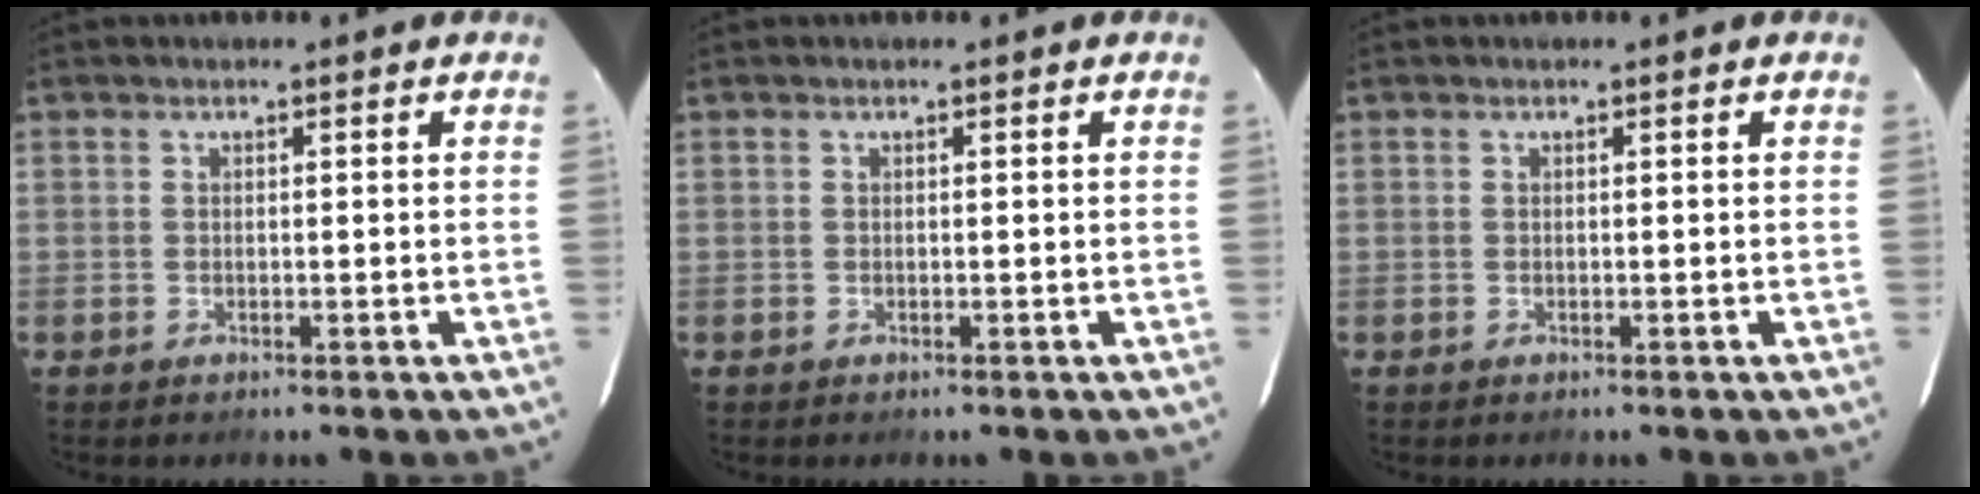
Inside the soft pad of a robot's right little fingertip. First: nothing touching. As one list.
[{"total": 0.0}, {"total": 0.0}]